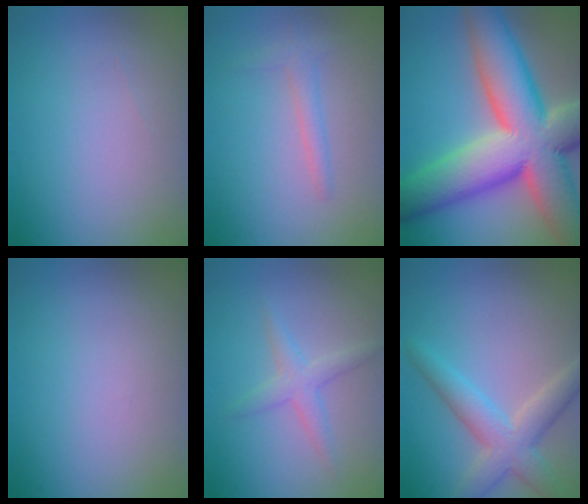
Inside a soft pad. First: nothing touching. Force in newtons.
{"total": 1.6, "press": 1.6, "slide": 0.1}
{"total": 16.2, "press": 16.1, "slide": 1.4}
{"total": 0.0}
{"total": 2.1, "press": 2.1, "slide": 0.0}
{"total": 4.6, "press": 4.6, "slide": 0.3}